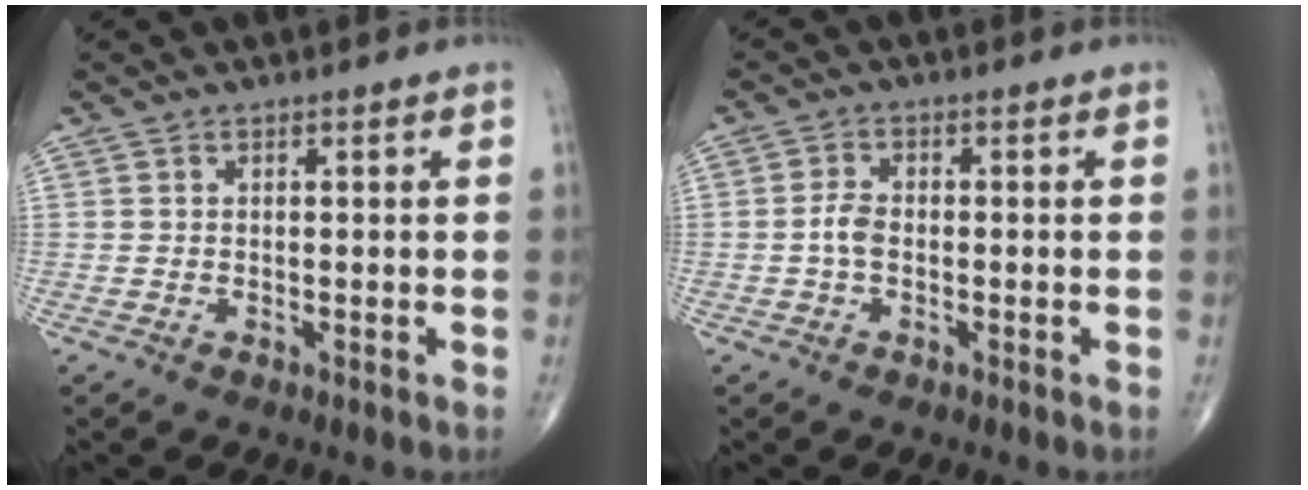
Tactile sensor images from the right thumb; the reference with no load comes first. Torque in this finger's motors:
{"motor_torque": [0.00, -0.13, 0.43, -0.01, 0.02]}